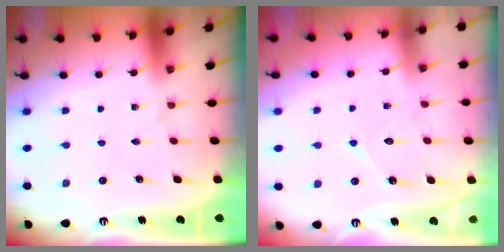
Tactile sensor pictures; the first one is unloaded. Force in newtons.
{"total": 7.1, "press": 7.1, "slide": 0.6}